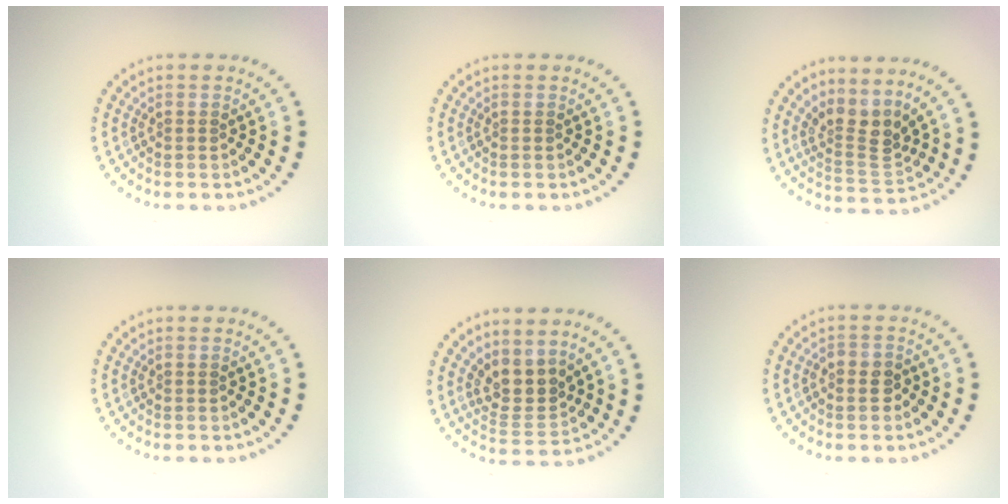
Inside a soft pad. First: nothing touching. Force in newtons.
{"total": 0.0}
{"total": 3.3, "press": 2.3, "slide": 2.3}
{"total": 0.0}
{"total": 3.2, "press": 2.4, "slide": 2.0}
{"total": 1.3, "press": 1.3, "slide": 0.4}